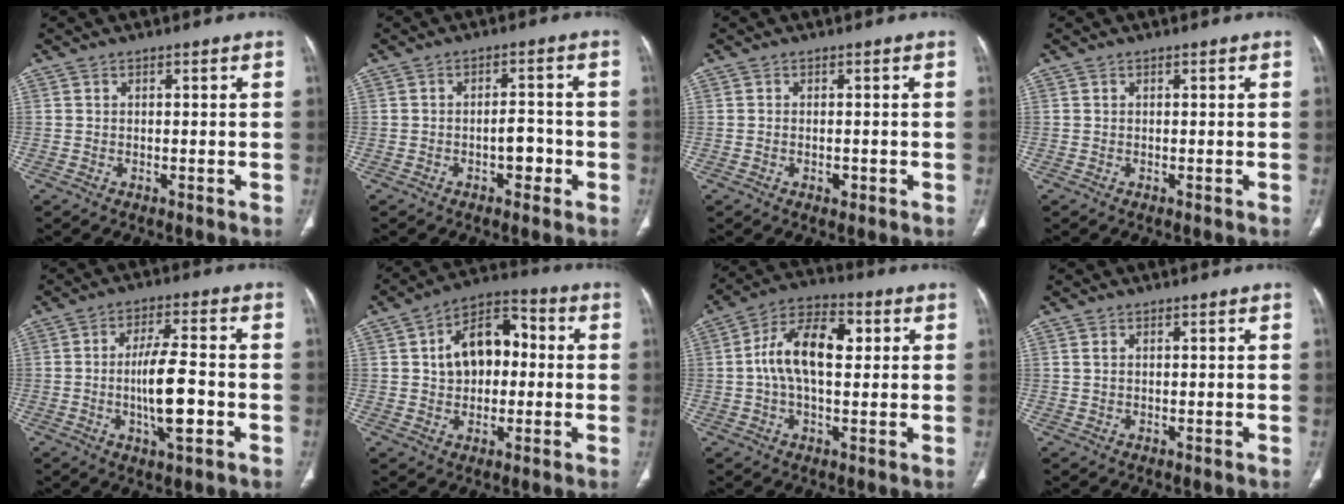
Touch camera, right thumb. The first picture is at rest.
{"total": 4.2, "force": [-1.6, 2.2, 3.2], "torque": [-0.035, 0.016, -0.022]}
{"total": 1.4, "force": [-0.5, 0.9, 0.9], "torque": [-0.014, 0.001, -0.006]}
{"total": 0.0}
{"total": 10.2, "force": [-2.0, 2.9, 9.6], "torque": [-0.170, 0.010, -0.035]}
{"total": 12.6, "force": [1.2, 8.4, 9.3], "torque": [-0.117, 0.030, 0.012]}
{"total": 12.6, "force": [1.6, 6.8, 10.5], "torque": [-0.187, 0.026, 0.022]}
{"total": 0.9, "force": [0.5, 0.4, 0.6], "torque": [-0.016, 0.007, 0.013]}